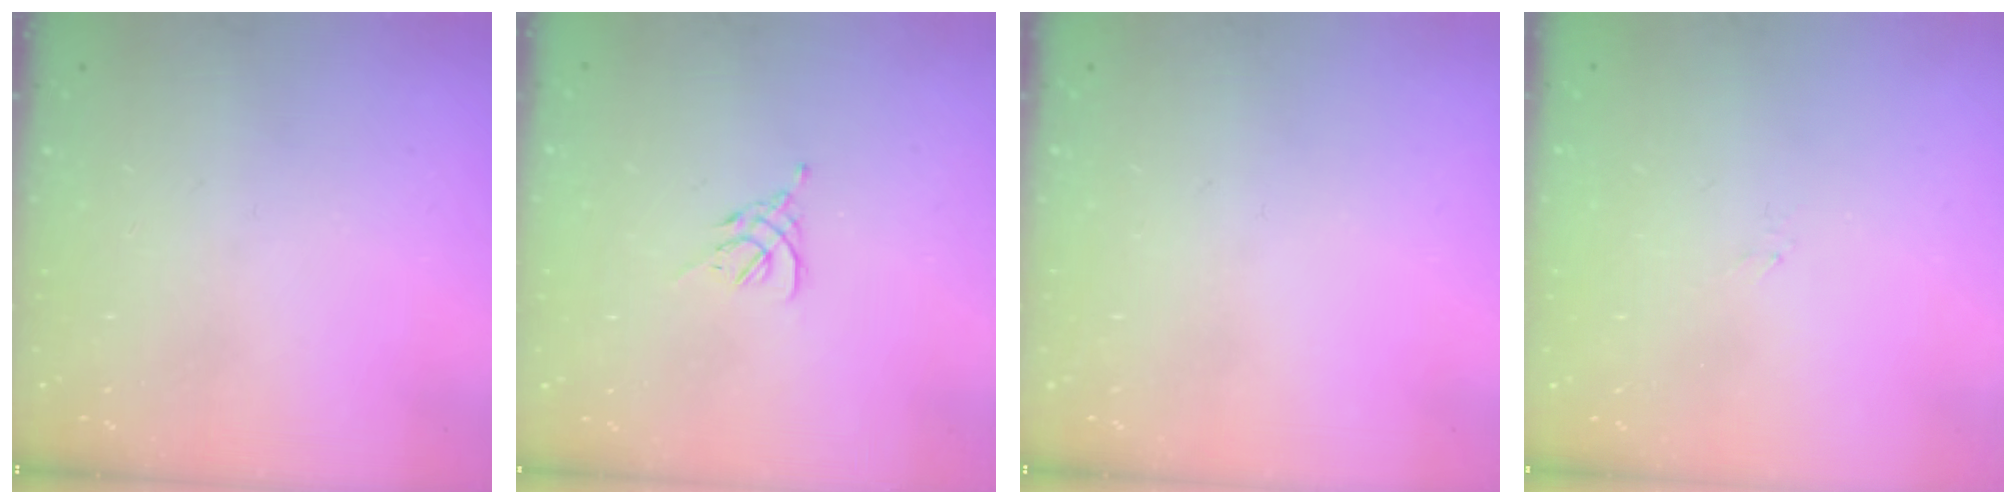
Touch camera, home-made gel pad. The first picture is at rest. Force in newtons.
{"total": 2.6, "press": 2.5, "slide": 0.7}
{"total": 0.0}
{"total": 1.5, "press": 1.4, "slide": 0.3}